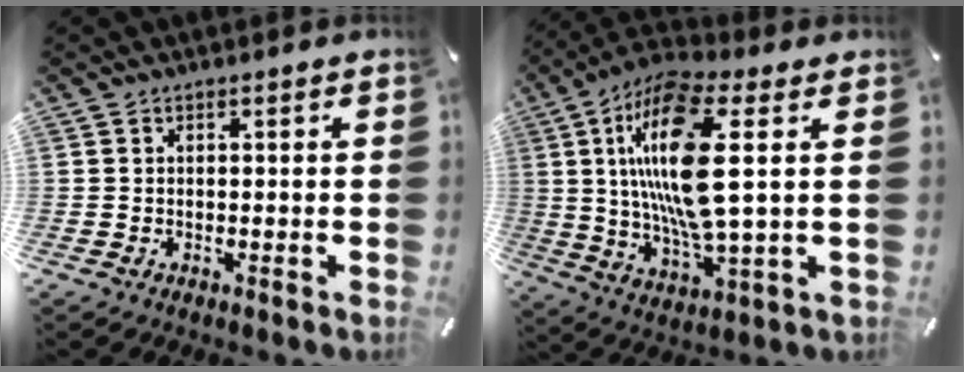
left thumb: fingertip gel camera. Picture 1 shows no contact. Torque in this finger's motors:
{"motor_torque": [1.95, 1.95, 2.56, -0.21, 1.05]}